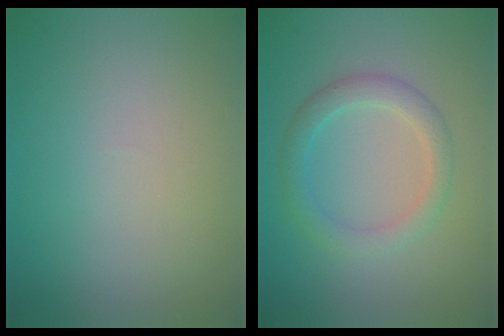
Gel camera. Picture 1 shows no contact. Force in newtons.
{"total": 2.7, "press": 2.6, "slide": 0.1}